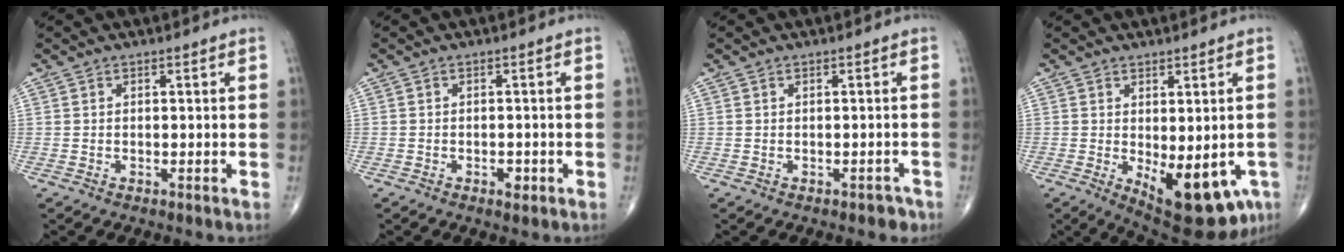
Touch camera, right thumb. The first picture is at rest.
{"total": 1.8, "force": [-0.8, 1.1, 1.2], "torque": [-0.011, 0.002, -0.012]}
{"total": 1.7, "force": [-1.1, 1.1, 0.7], "torque": [-0.001, 0.011, -0.010]}
{"total": 14.6, "force": [-5.6, 6.6, 11.7], "torque": [-0.125, 0.004, -0.058]}